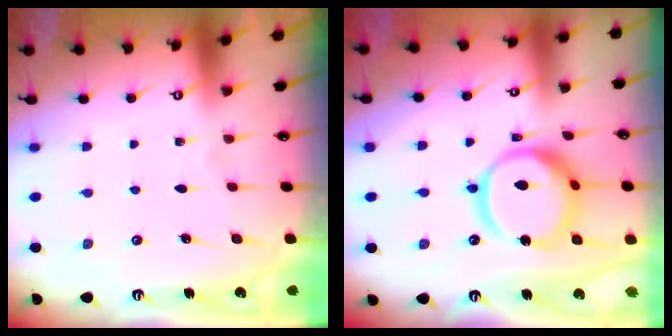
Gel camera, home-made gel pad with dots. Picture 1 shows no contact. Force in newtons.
{"total": 15.9, "press": 15.8, "slide": 1.7}